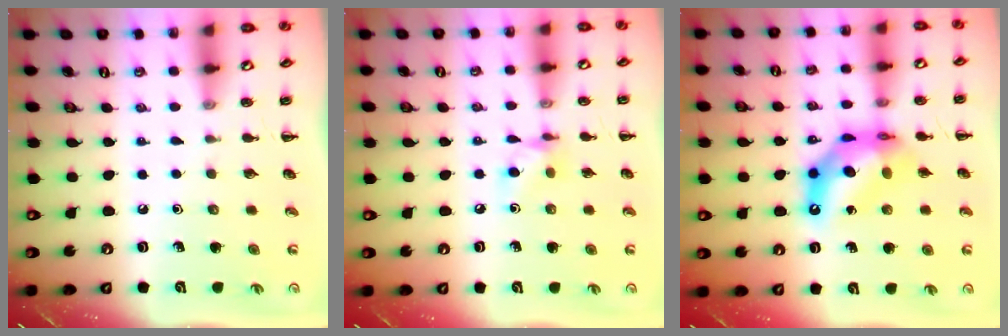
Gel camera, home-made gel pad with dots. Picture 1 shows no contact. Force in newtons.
{"total": 6.3, "press": 6.3, "slide": 0.6}
{"total": 12.0, "press": 11.5, "slide": 3.5}